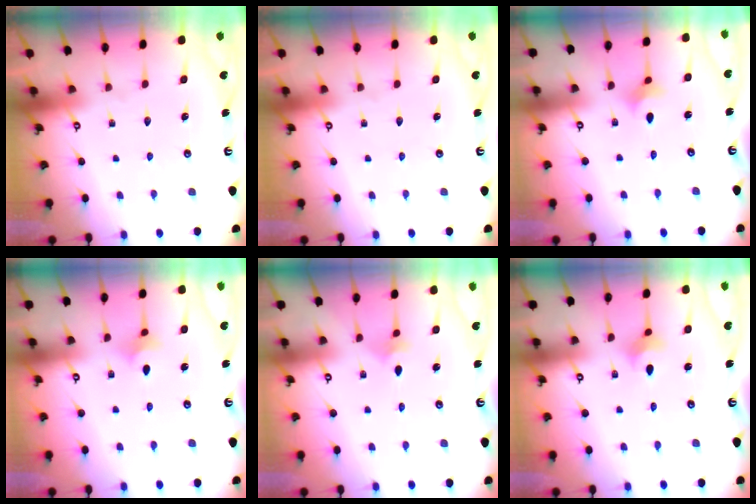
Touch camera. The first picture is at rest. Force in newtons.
{"total": 0.0}
{"total": 2.6, "press": 2.5, "slide": 0.7}
{"total": 3.3, "press": 3.2, "slide": 0.7}
{"total": 2.5, "press": 2.4, "slide": 0.6}
{"total": 2.8, "press": 2.7, "slide": 0.7}